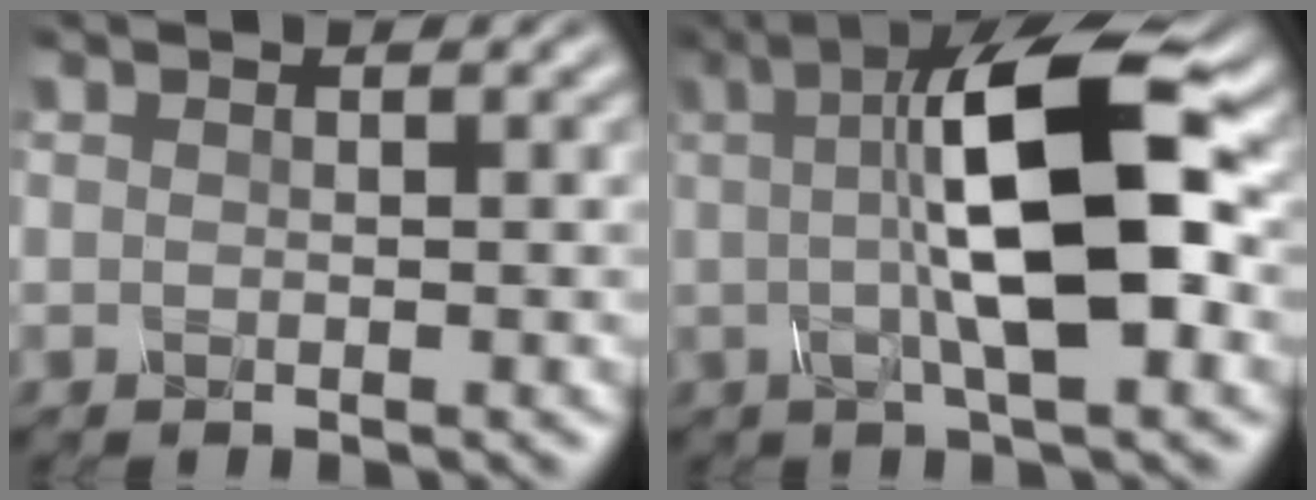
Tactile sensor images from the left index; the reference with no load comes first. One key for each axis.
{"total": 10.5, "fx": 1.2, "fy": 2.7, "fz": 10.1, "tx": -0.152, "ty": 0.011, "tz": 0.015}